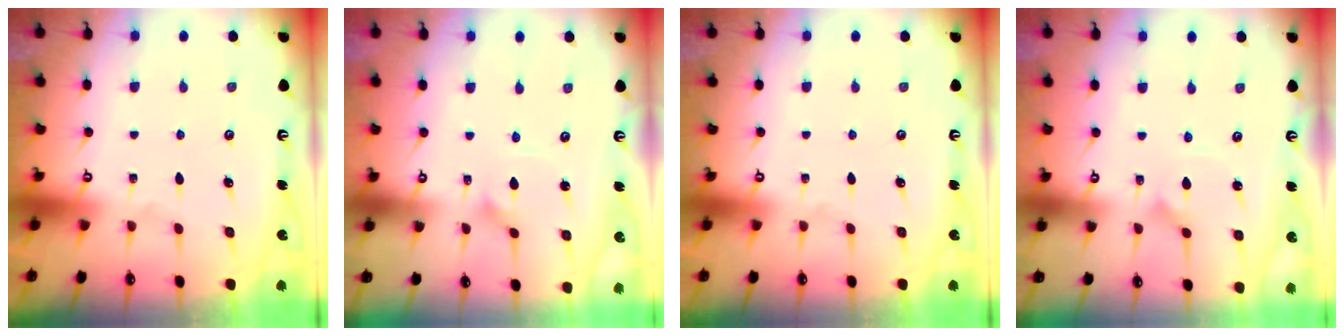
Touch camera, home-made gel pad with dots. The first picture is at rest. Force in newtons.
{"total": 1.6, "press": 1.6, "slide": 0.3}
{"total": 0.0}
{"total": 2.4, "press": 2.4, "slide": 0.1}